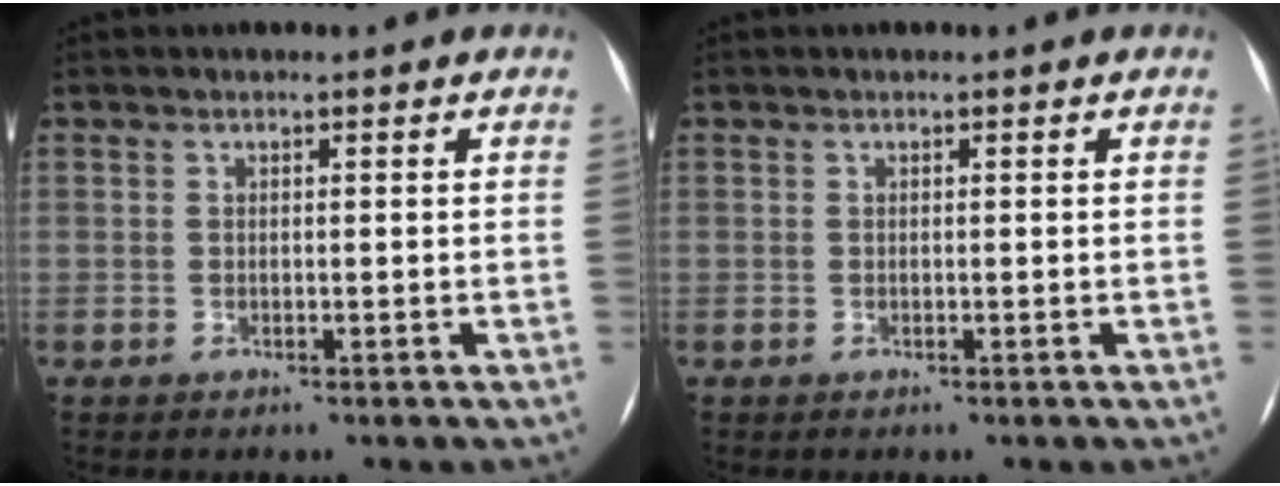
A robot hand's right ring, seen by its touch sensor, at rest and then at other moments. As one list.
[{"total": 0.0}]